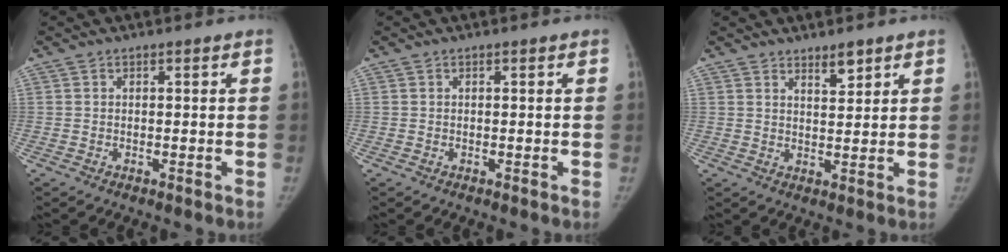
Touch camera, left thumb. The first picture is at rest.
{"total": 0.0}
{"total": 3.3, "force": [2.5, 1.1, 1.8], "torque": [-0.019, -0.021, 0.042]}